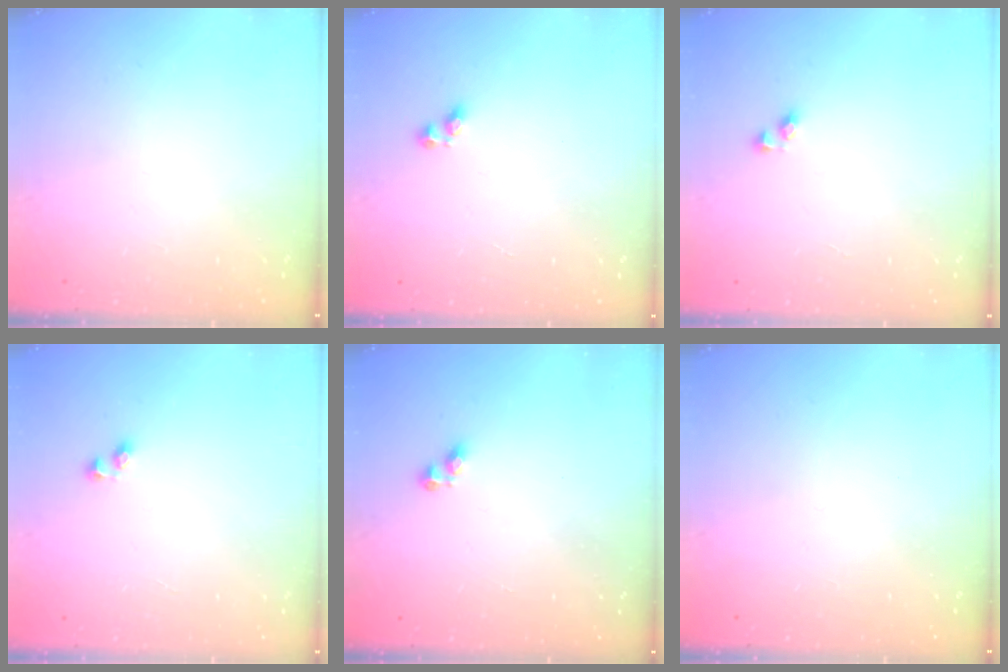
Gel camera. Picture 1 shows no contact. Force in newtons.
{"total": 3.1, "press": 3.1, "slide": 0.5}
{"total": 4.0, "press": 4.0, "slide": 0.4}
{"total": 2.6, "press": 2.3, "slide": 1.2}
{"total": 2.8, "press": 2.8, "slide": 0.3}
{"total": 0.0}